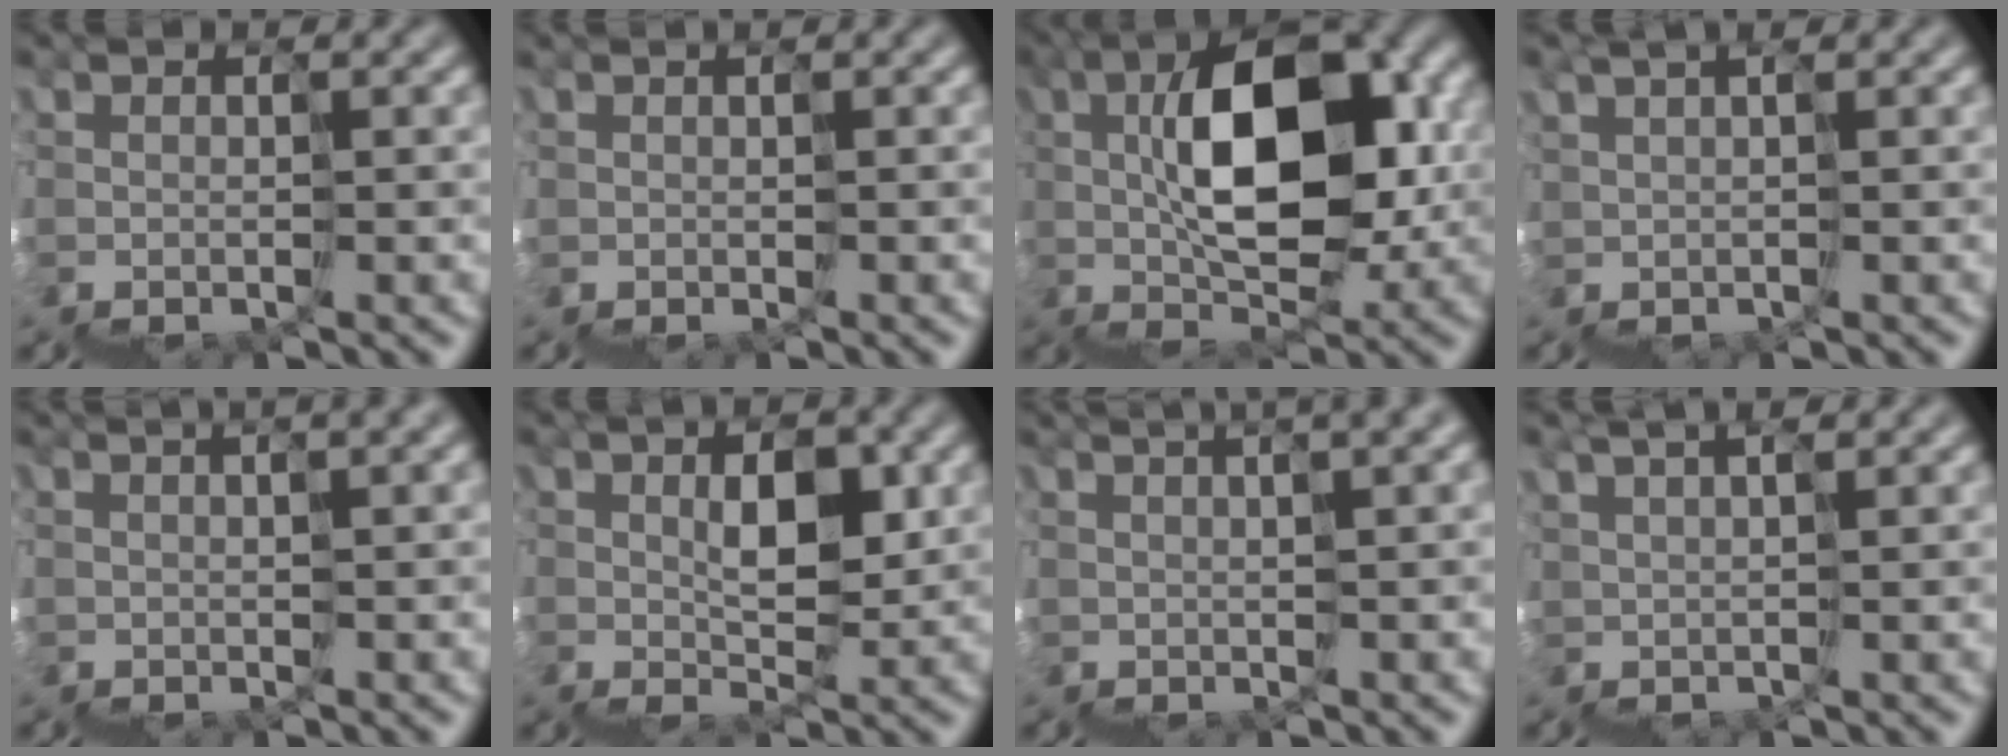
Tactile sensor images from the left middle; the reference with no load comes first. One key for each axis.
{"total": 0.6, "fx": 0.5, "fy": 0.3, "fz": 0.0, "tx": 0.005, "ty": 0.006, "tz": 0.009}
{"total": 7.1, "fx": 2.8, "fy": 3.4, "fz": 5.6, "tx": -0.071, "ty": 0.048, "tz": 0.031}
{"total": 2.5, "fx": 2.2, "fy": -0.7, "fz": -0.9, "tx": 0.010, "ty": 0.024, "tz": 0.037}
{"total": 3.3, "fx": 2.5, "fy": 0.7, "fz": 2.1, "tx": -0.004, "ty": 0.031, "tz": 0.048}
{"total": 3.0, "fx": 2.5, "fy": 1.0, "fz": 1.1, "tx": -0.007, "ty": 0.037, "tz": 0.036}
{"total": 6.8, "fx": 4.5, "fy": 1.7, "fz": 4.8, "tx": -0.046, "ty": 0.054, "tz": 0.081}
{"total": 3.9, "fx": 3.6, "fy": -1.0, "fz": -1.3, "tx": 0.016, "ty": 0.030, "tz": 0.062}